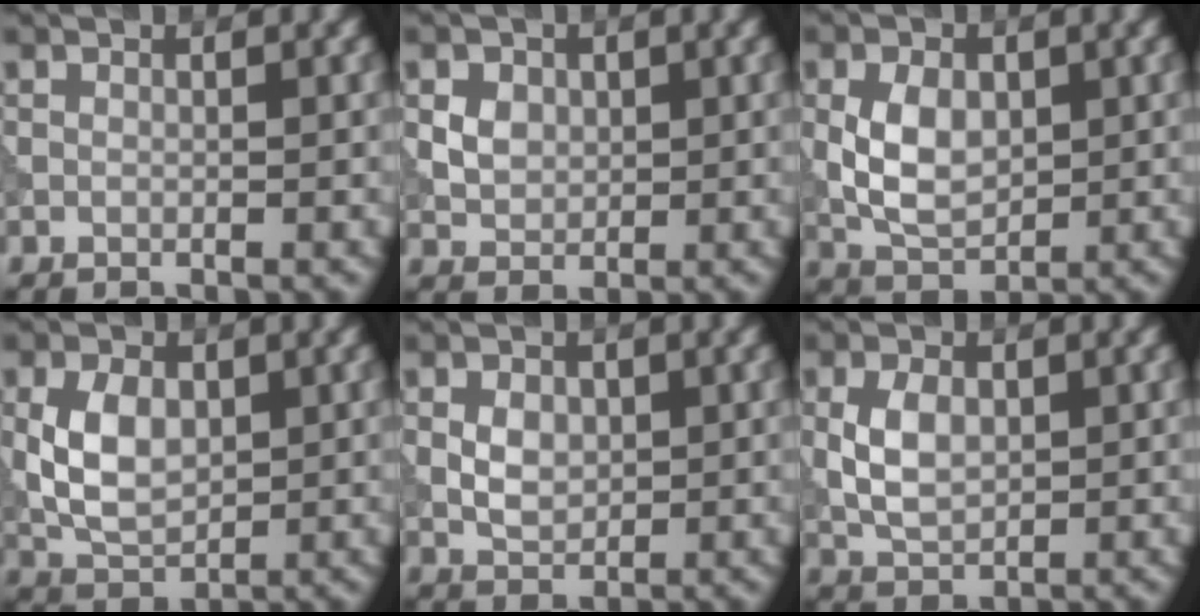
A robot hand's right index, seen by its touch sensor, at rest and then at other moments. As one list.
[{"total": 3.7, "force": [1.3, 2.9, 2.0], "torque": [-0.041, 0.008, 0.021]}, {"total": 4.6, "force": [0.3, 3.0, 3.5], "torque": [-0.074, 0.000, 0.007]}, {"total": 5.1, "force": [0.4, 3.3, 3.8], "torque": [-0.082, 0.001, 0.010]}, {"total": 2.6, "force": [0.3, 1.9, 1.7], "torque": [-0.031, -0.001, 0.006]}, {"total": 3.8, "force": [0.3, 2.5, 2.9], "torque": [-0.063, 0.002, 0.006]}]